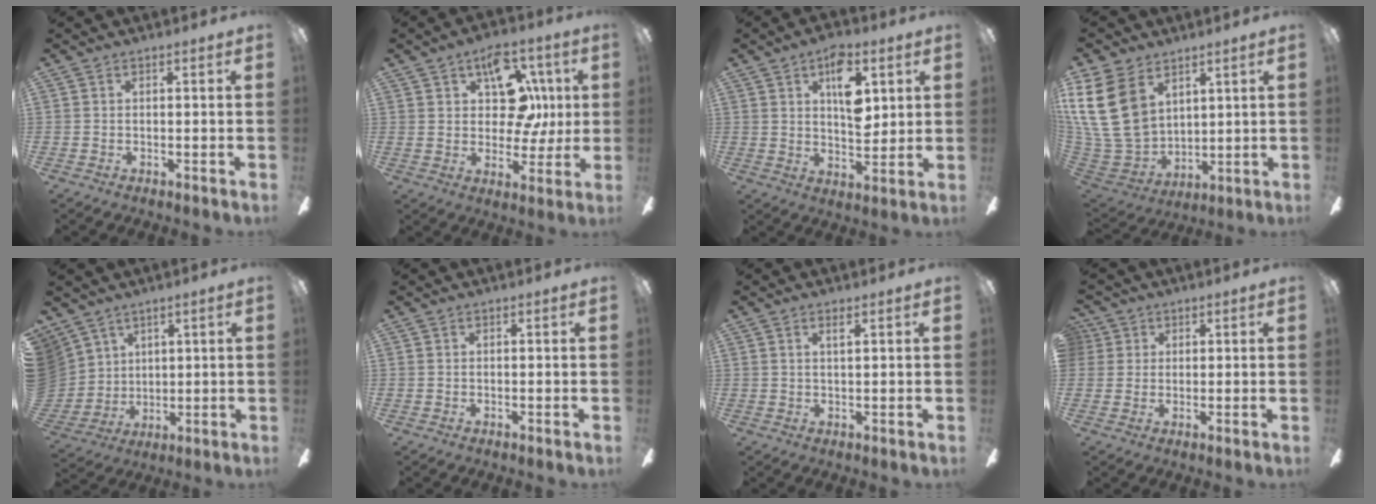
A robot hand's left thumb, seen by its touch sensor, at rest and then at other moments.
{"total": 15.4, "force": [5.6, 10.5, 9.8], "torque": [-0.131, -0.010, 0.104]}
{"total": 11.0, "force": [4.3, 6.1, 8.1], "torque": [-0.098, -0.011, 0.070]}
{"total": 19.5, "force": [7.3, 13.9, 11.5], "torque": [-0.276, -0.032, 0.135]}
{"total": 8.6, "force": [4.7, 7.2, 0.9], "torque": [-0.052, -0.030, 0.097]}
{"total": 0.0}
{"total": 1.7, "force": [1.1, 0.2, 1.3], "torque": [-0.030, 0.001, 0.017]}
{"total": 3.1, "force": [1.3, 2.8, 0.2], "torque": [-0.006, 0.006, 0.023]}